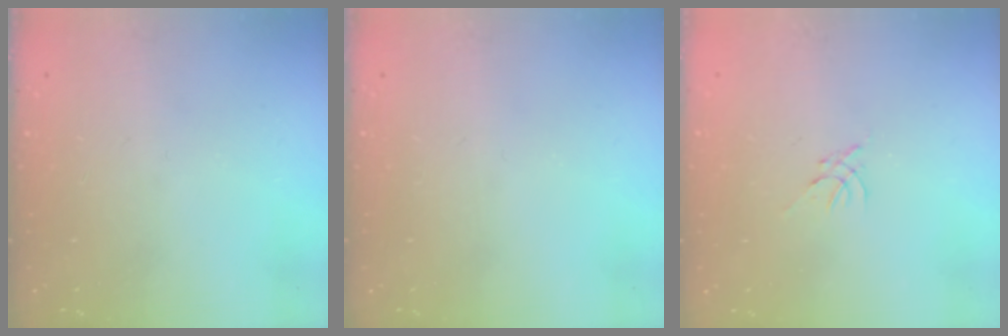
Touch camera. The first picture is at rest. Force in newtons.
{"total": 0.0}
{"total": 0.0}